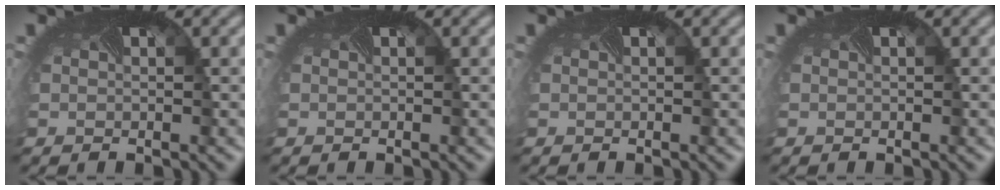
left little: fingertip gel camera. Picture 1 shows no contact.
{"total": 0.0}
{"total": 0.0}
{"total": 0.0}